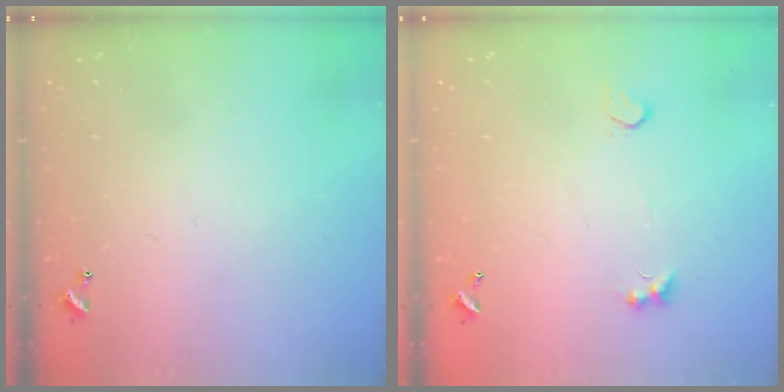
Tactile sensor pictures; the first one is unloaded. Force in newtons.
{"total": 1.4, "press": 1.1, "slide": 0.9}